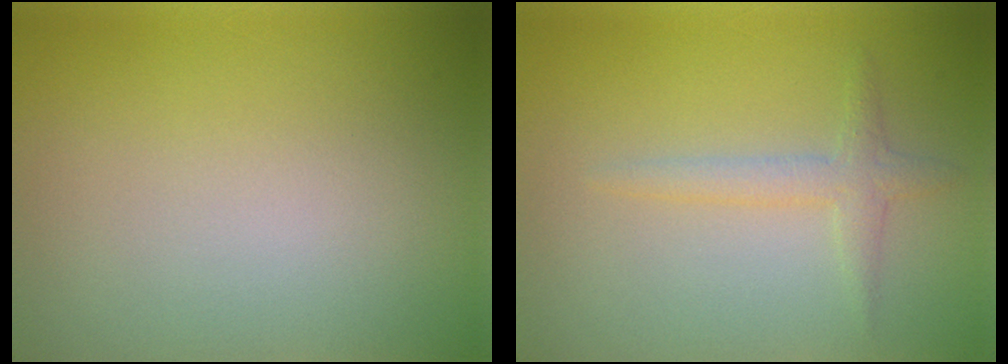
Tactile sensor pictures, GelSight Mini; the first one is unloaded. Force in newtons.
{"total": 1.8, "press": 1.8, "slide": 0.0}